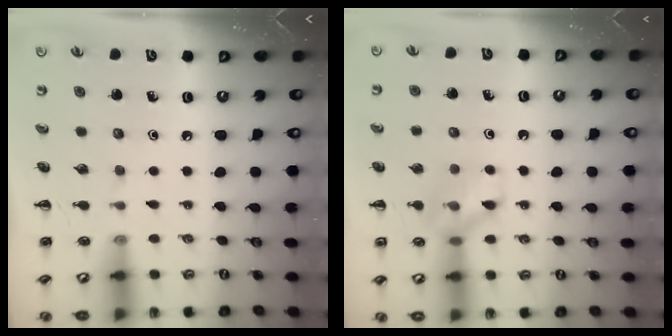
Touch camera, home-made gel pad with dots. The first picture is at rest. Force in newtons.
{"total": 10.4, "press": 10.4, "slide": 1.0}